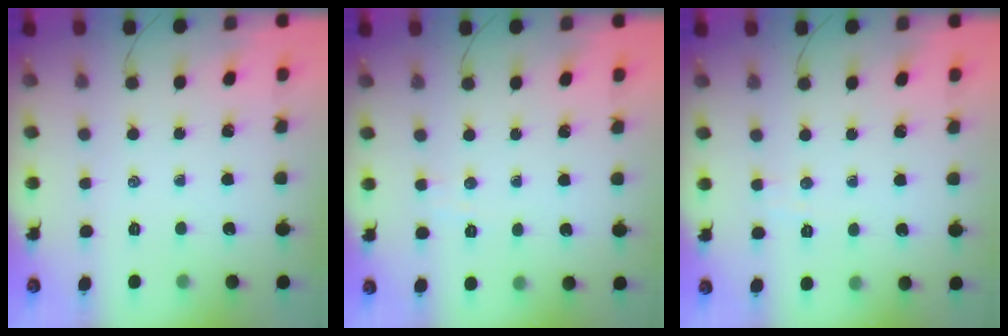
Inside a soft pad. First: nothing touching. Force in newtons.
{"total": 2.4, "press": 2.3, "slide": 0.6}
{"total": 2.4, "press": 2.3, "slide": 0.6}